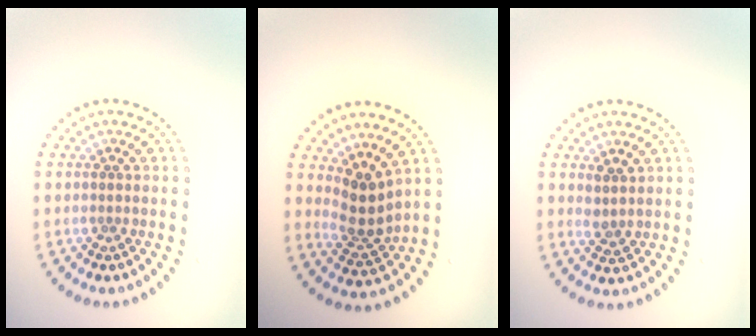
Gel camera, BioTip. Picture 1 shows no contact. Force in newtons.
{"total": 3.2, "press": 2.3, "slide": 2.1}
{"total": 1.5, "press": 1.2, "slide": 0.9}